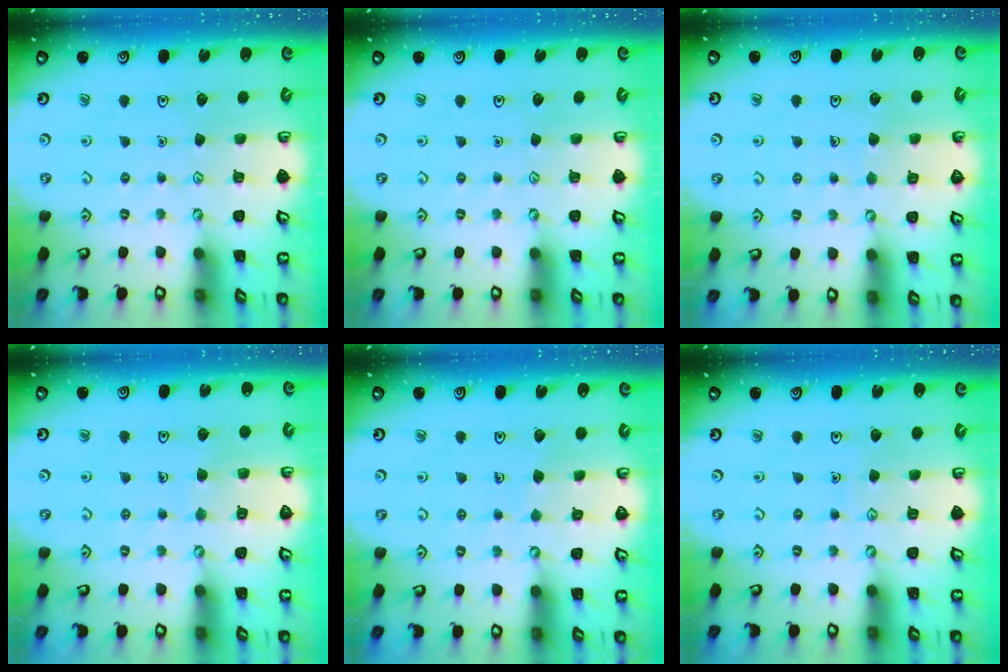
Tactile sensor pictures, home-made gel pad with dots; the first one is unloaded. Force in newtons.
{"total": 0.0}
{"total": 4.0, "press": 3.9, "slide": 0.4}
{"total": 5.8, "press": 5.7, "slide": 0.6}
{"total": 3.5, "press": 3.5, "slide": 0.2}
{"total": 3.4, "press": 3.4, "slide": 0.3}